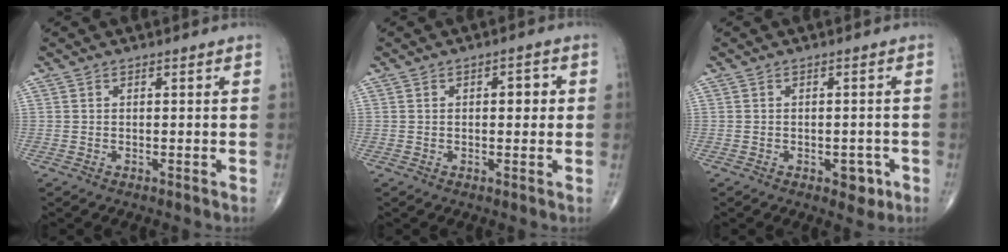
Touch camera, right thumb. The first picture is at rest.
{"total": 3.2, "force": [0.5, 1.6, 2.8], "torque": [-0.028, 0.005, 0.003]}
{"total": 3.4, "force": [-1.4, 2.0, 2.2], "torque": [-0.010, 0.005, -0.016]}